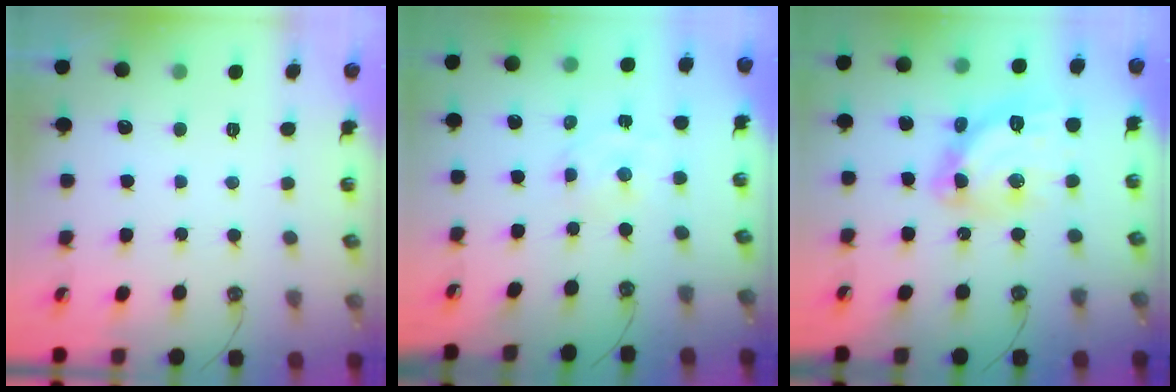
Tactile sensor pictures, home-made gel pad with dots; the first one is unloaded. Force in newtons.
{"total": 2.4, "press": 2.3, "slide": 0.7}
{"total": 13.9, "press": 13.9, "slide": 1.3}